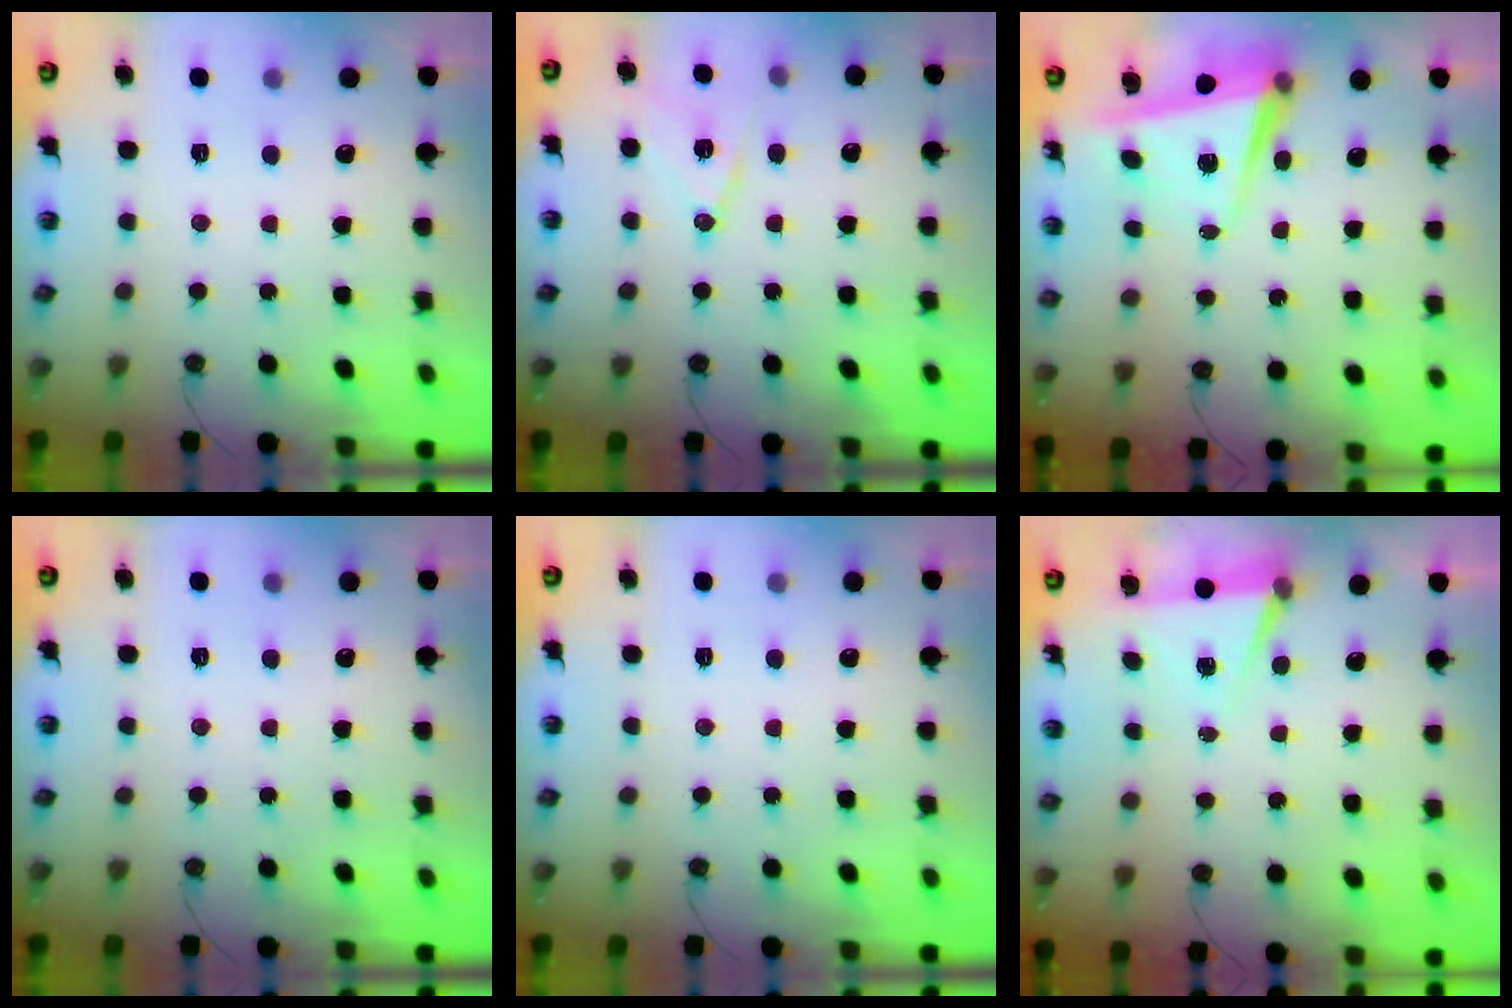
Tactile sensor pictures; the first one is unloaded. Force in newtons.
{"total": 11.9, "press": 11.4, "slide": 3.3}
{"total": 5.3, "press": 5.2, "slide": 1.1}
{"total": 0.0}
{"total": 0.0}
{"total": 5.2, "press": 2.6, "slide": 4.5}